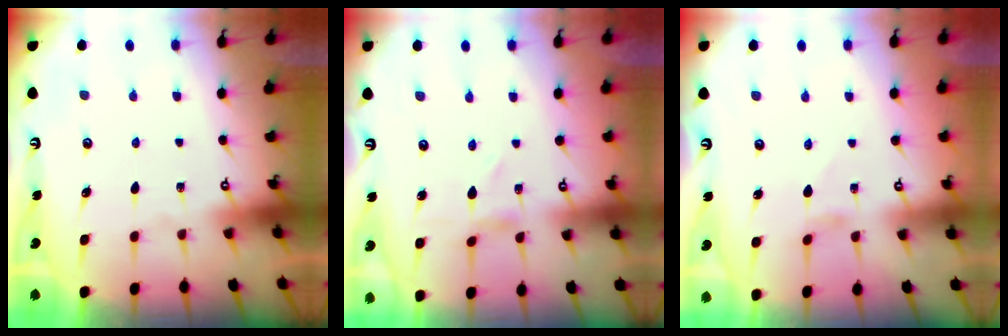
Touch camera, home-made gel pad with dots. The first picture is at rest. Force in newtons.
{"total": 0.8, "press": 0.8, "slide": 0.1}
{"total": 0.9, "press": 0.8, "slide": 0.2}